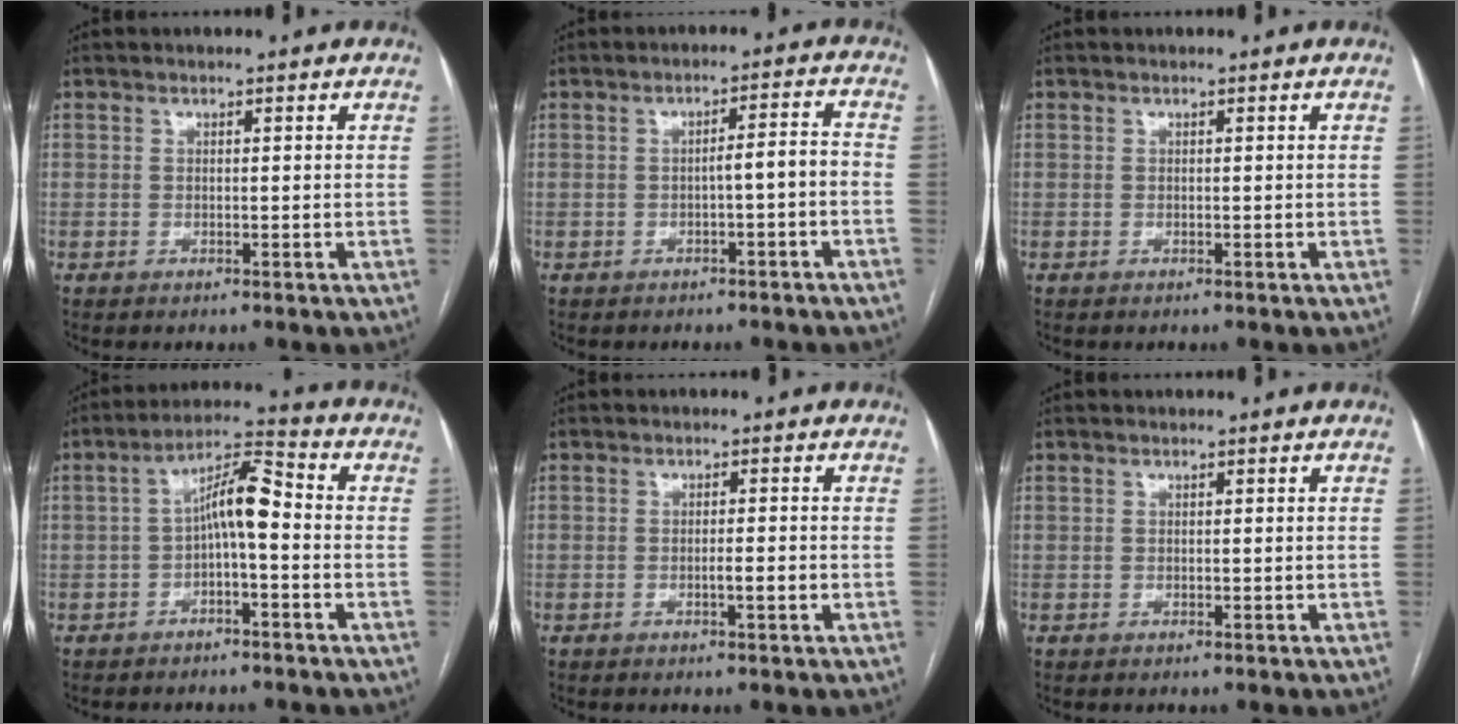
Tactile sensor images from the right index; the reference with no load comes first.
{"total": 3.7, "force": [-1.4, 0.3, 3.4], "torque": [-0.043, 0.016, -0.020]}
{"total": 0.0}
{"total": 7.4, "force": [-0.8, 1.7, 7.1], "torque": [-0.127, 0.031, -0.016]}
{"total": 2.2, "force": [-0.6, 0.2, 2.1], "torque": [-0.036, 0.001, -0.008]}
{"total": 0.0}